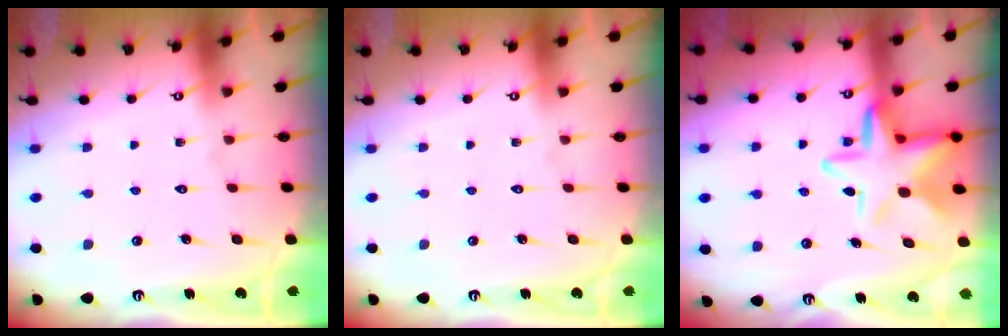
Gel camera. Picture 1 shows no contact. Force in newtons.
{"total": 0.0}
{"total": 13.9, "press": 13.7, "slide": 2.3}